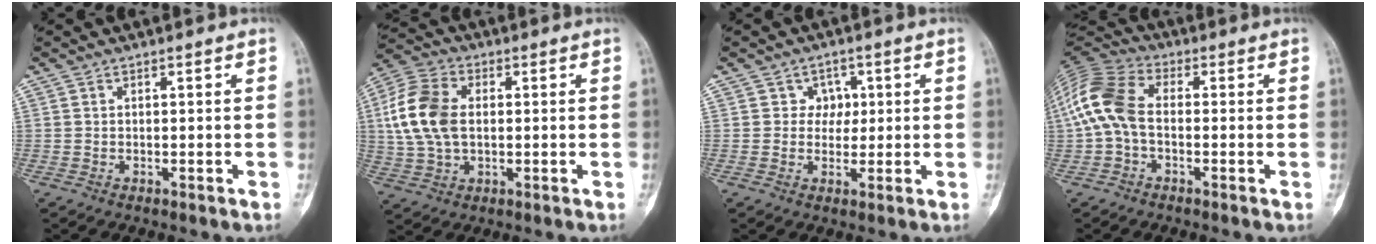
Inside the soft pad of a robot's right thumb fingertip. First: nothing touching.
{"total": 13.3, "force": [1.1, 8.6, 10.0], "torque": [-0.205, 0.015, 0.019]}
{"total": 3.6, "force": [0.9, 3.3, 1.2], "torque": [0.014, 0.003, 0.007]}
{"total": 11.6, "force": [-0.6, 7.1, 9.1], "torque": [-0.198, 0.030, -0.024]}